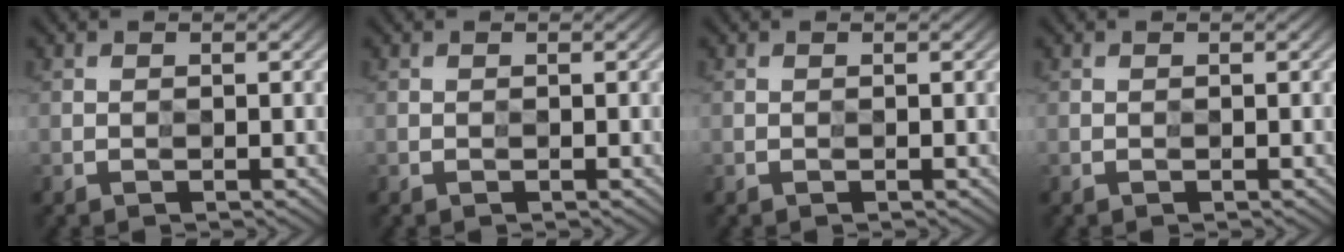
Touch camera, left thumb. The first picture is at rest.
{"total": 0.0}
{"total": 0.0}
{"total": 0.0}